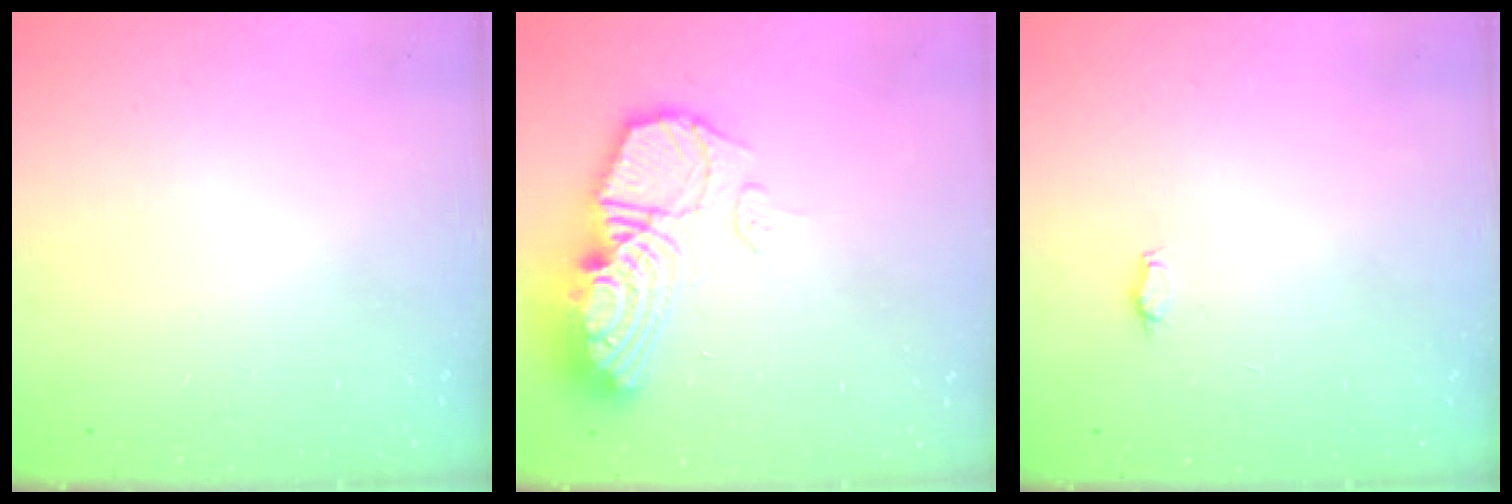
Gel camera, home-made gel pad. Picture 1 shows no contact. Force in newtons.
{"total": 17.3, "press": 17.2, "slide": 1.4}
{"total": 2.2, "press": 2.2, "slide": 0.3}